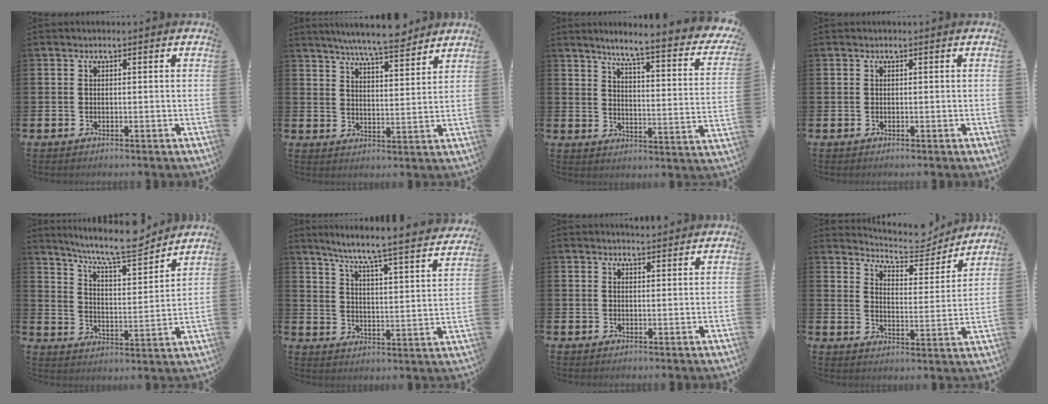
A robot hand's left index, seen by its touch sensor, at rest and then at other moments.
{"total": 7.2, "force": [6.8, 0.4, 2.2], "torque": [-0.052, -0.034, 0.120]}
{"total": 6.3, "force": [5.2, 0.3, 3.6], "torque": [-0.081, -0.050, 0.076]}
{"total": 0.0}
{"total": 9.8, "force": [8.9, 1.2, 3.9], "torque": [-0.096, -0.058, 0.153]}
{"total": 6.6, "force": [6.0, -0.3, 2.6], "torque": [-0.075, -0.057, 0.094]}
{"total": 2.4, "force": [2.4, 0.2, -0.1], "torque": [0.006, -0.015, 0.043]}
{"total": 6.6, "force": [6.3, 1.6, 1.1], "torque": [-0.040, -0.047, 0.108]}